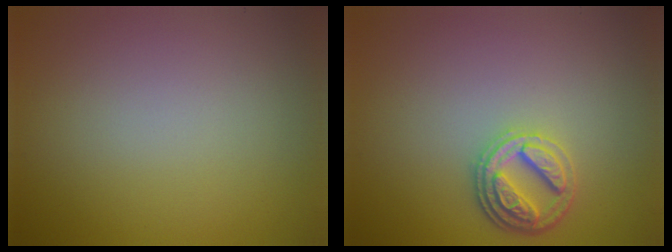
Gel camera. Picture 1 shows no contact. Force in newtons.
{"total": 3.7, "press": 3.0, "slide": 2.1}